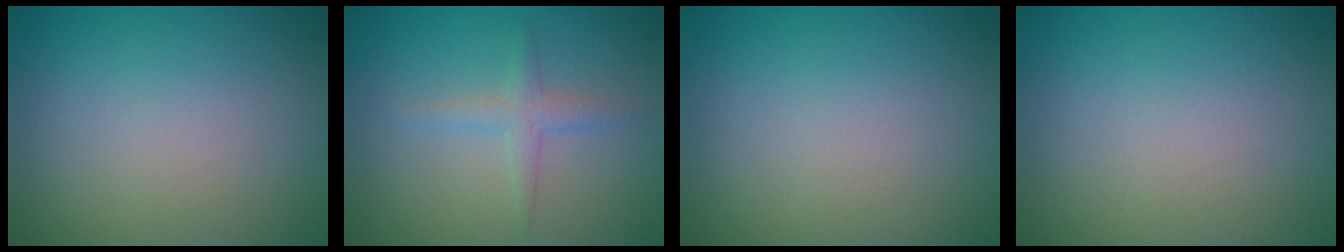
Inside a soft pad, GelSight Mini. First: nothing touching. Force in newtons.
{"total": 1.7, "press": 1.7, "slide": 0.1}
{"total": 0.0}
{"total": 0.0}